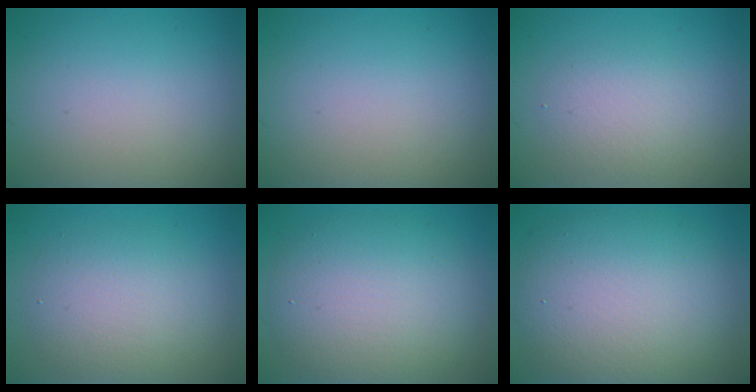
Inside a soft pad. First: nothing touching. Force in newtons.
{"total": 0.0}
{"total": 2.8, "press": 2.8, "slide": 0.3}
{"total": 4.5, "press": 4.5, "slide": 0.2}
{"total": 7.8, "press": 7.8, "slide": 0.3}
{"total": 10.3, "press": 10.3, "slide": 0.6}